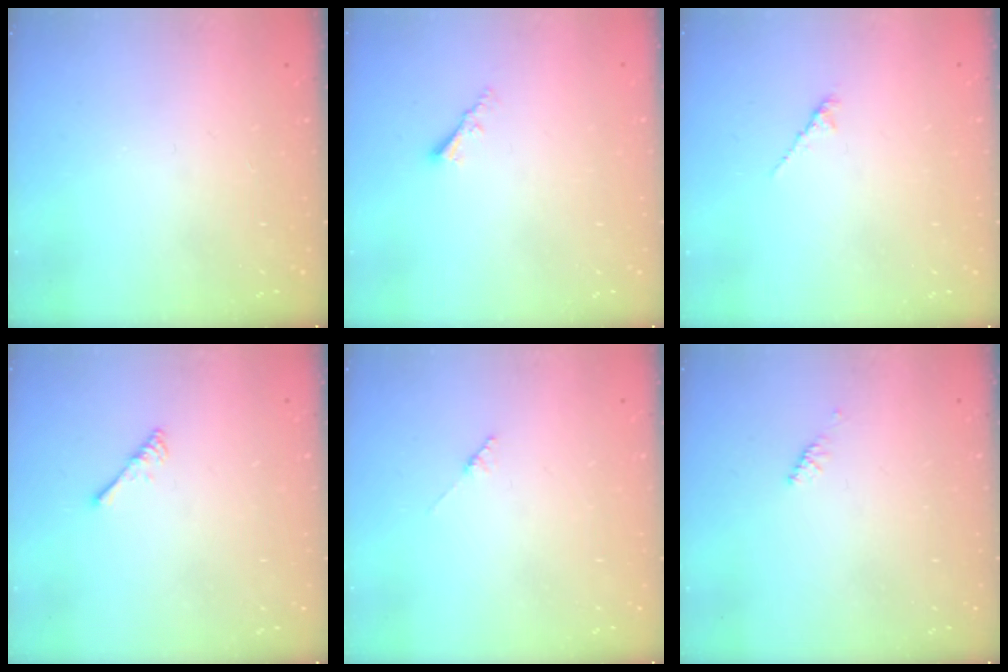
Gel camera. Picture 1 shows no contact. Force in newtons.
{"total": 2.2, "press": 2.2, "slide": 0.4}
{"total": 2.0, "press": 2.0, "slide": 0.6}
{"total": 2.5, "press": 2.5, "slide": 0.4}
{"total": 1.8, "press": 1.7, "slide": 0.3}
{"total": 2.4, "press": 2.3, "slide": 0.7}